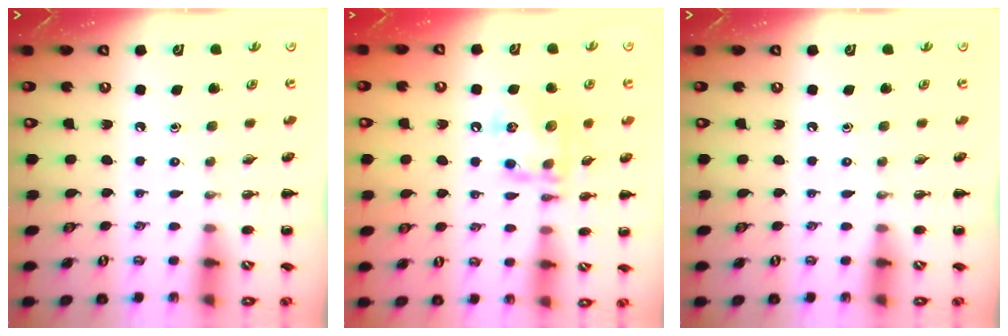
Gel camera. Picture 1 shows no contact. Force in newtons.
{"total": 14.4, "press": 14.2, "slide": 1.8}
{"total": 0.0}